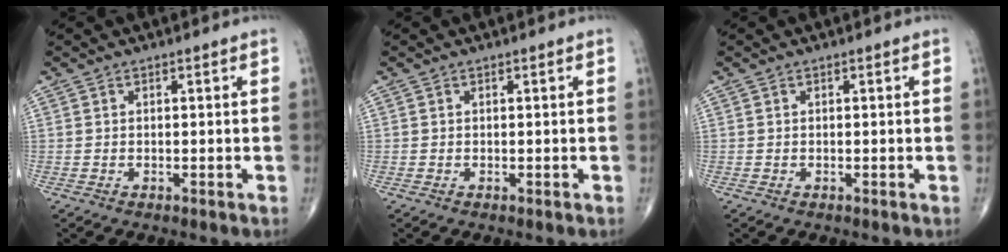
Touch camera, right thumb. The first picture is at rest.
{"total": 0.0}
{"total": 0.0}